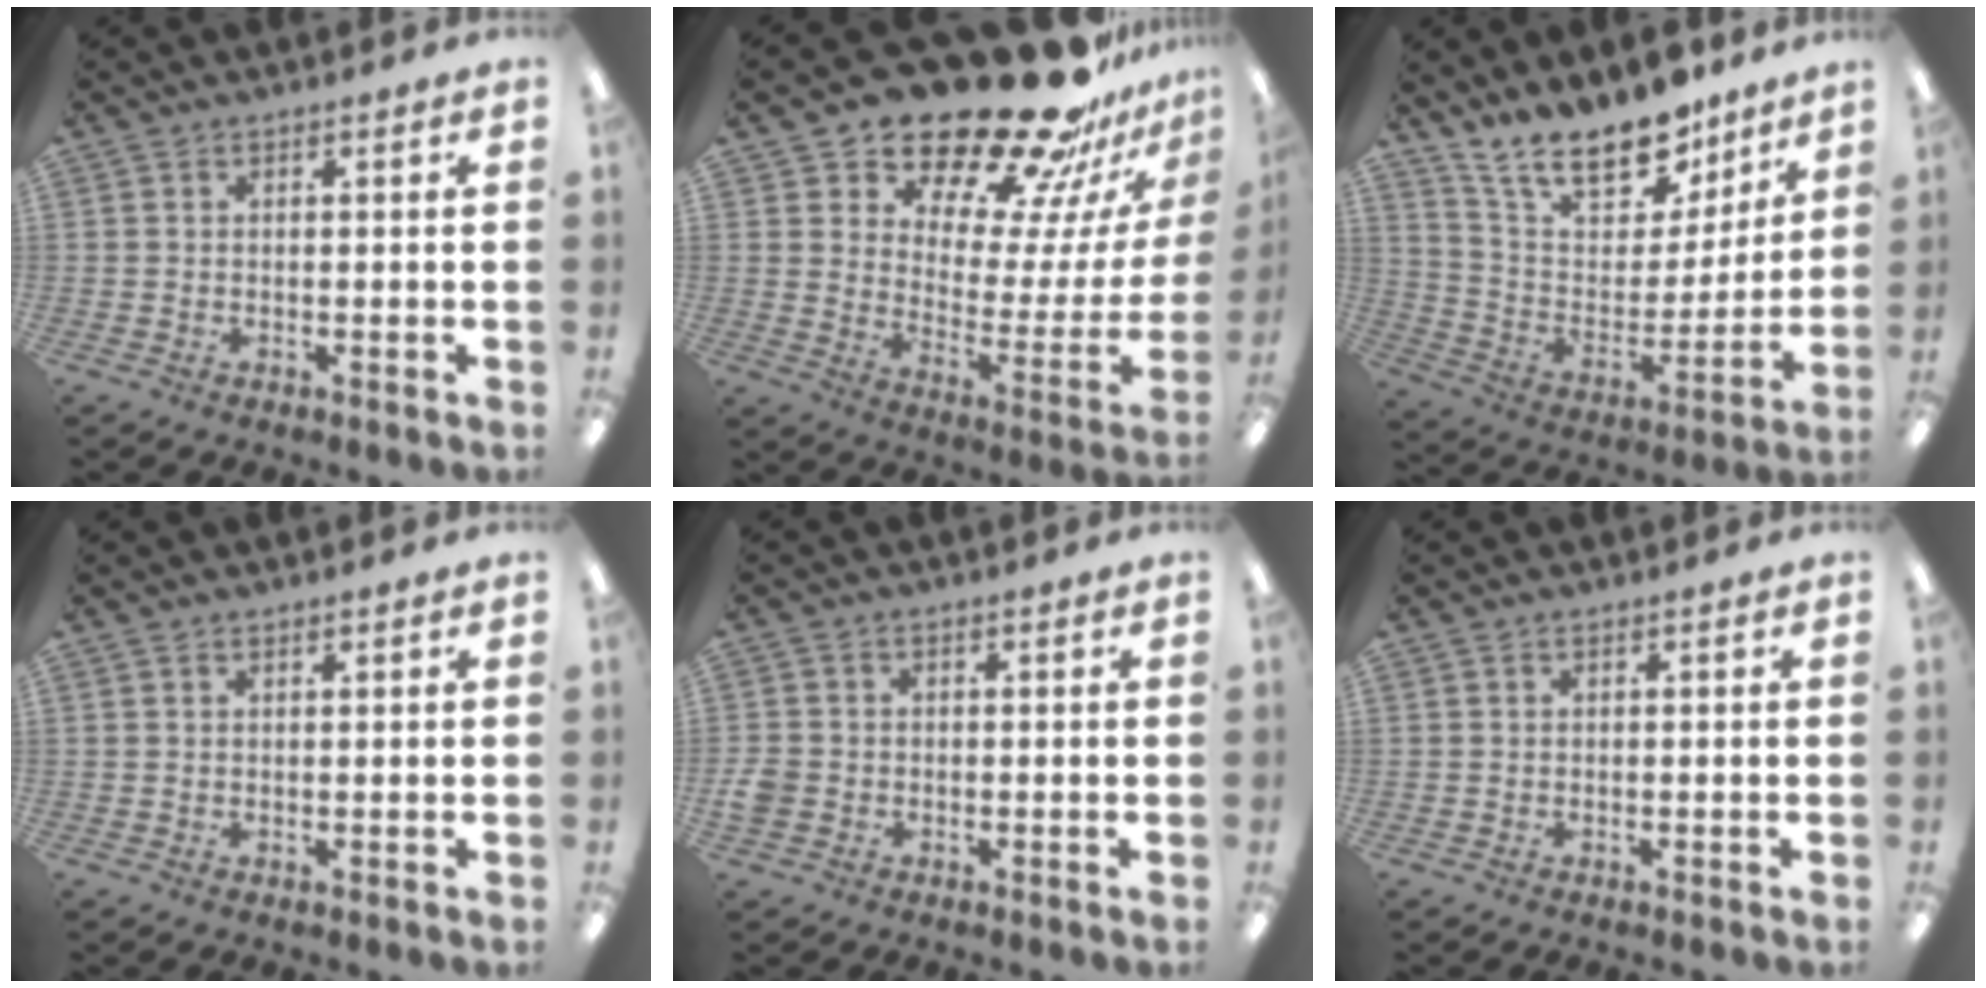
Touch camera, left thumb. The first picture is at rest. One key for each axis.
{"total": 25.5, "fx": 21.5, "fy": 8.2, "fz": 11.0, "tx": -0.155, "ty": -0.166, "tz": 0.370}
{"total": 18.6, "fx": 14.5, "fy": 8.3, "fz": 8.1, "tx": -0.144, "ty": -0.100, "tz": 0.259}
{"total": 0.7, "fx": 0.6, "fy": 0.2, "fz": 0.2, "tx": -0.004, "ty": 0.000, "tz": 0.012}
{"total": 3.4, "fx": -0.9, "fy": 2.9, "fz": 1.4, "tx": -0.020, "ty": 0.008, "tz": -0.015}
{"total": 0.0}